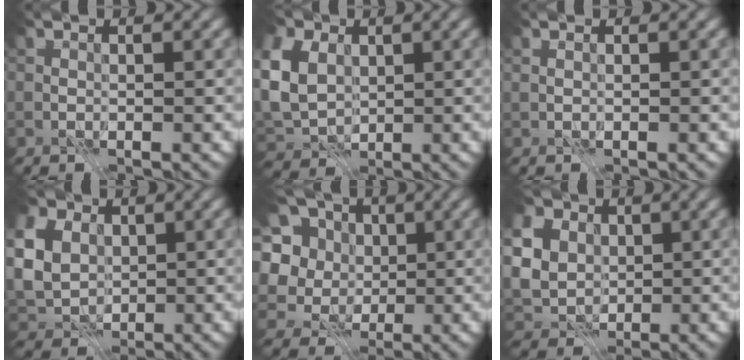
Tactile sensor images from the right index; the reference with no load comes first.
{"total": 9.4, "force": [2.1, 7.1, 5.8], "torque": [-0.134, 0.015, 0.028]}
{"total": 0.0}
{"total": 11.7, "force": [3.3, 9.1, 6.6], "torque": [-0.134, 0.025, 0.037]}
{"total": 11.2, "force": [2.1, 9.7, 5.3], "torque": [-0.153, 0.038, 0.007]}
{"total": 13.8, "force": [3.9, 11.2, 6.9], "torque": [-0.157, 0.012, 0.058]}